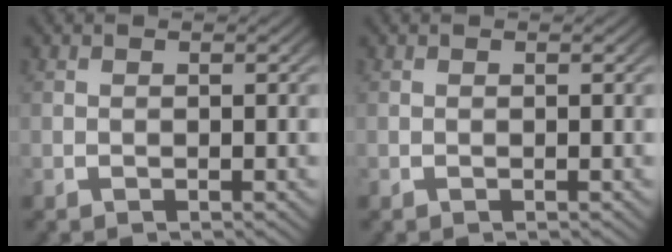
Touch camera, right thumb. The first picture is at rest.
{"total": 0.0}